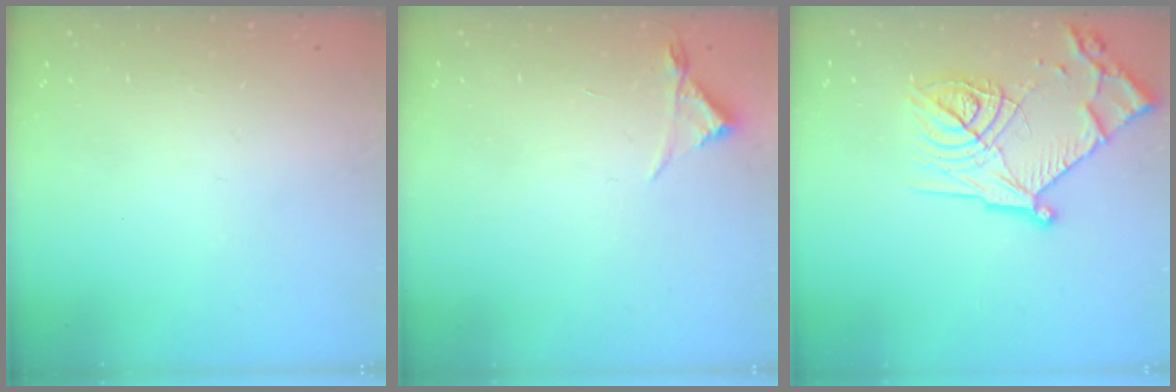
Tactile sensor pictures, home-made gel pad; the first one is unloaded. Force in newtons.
{"total": 3.0, "press": 2.9, "slide": 0.5}
{"total": 20.3, "press": 20.2, "slide": 1.9}